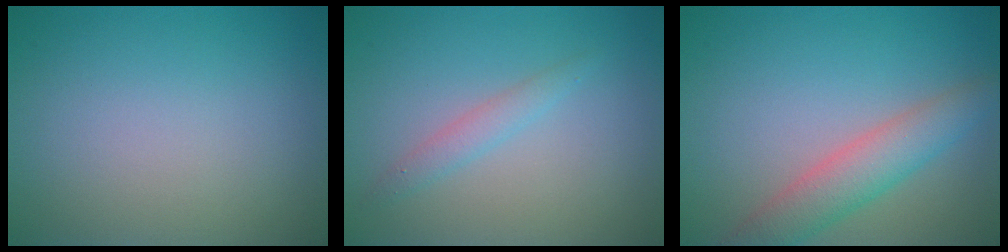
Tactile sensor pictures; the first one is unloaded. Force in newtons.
{"total": 1.4, "press": 1.4, "slide": 0.1}
{"total": 4.1, "press": 4.1, "slide": 0.2}